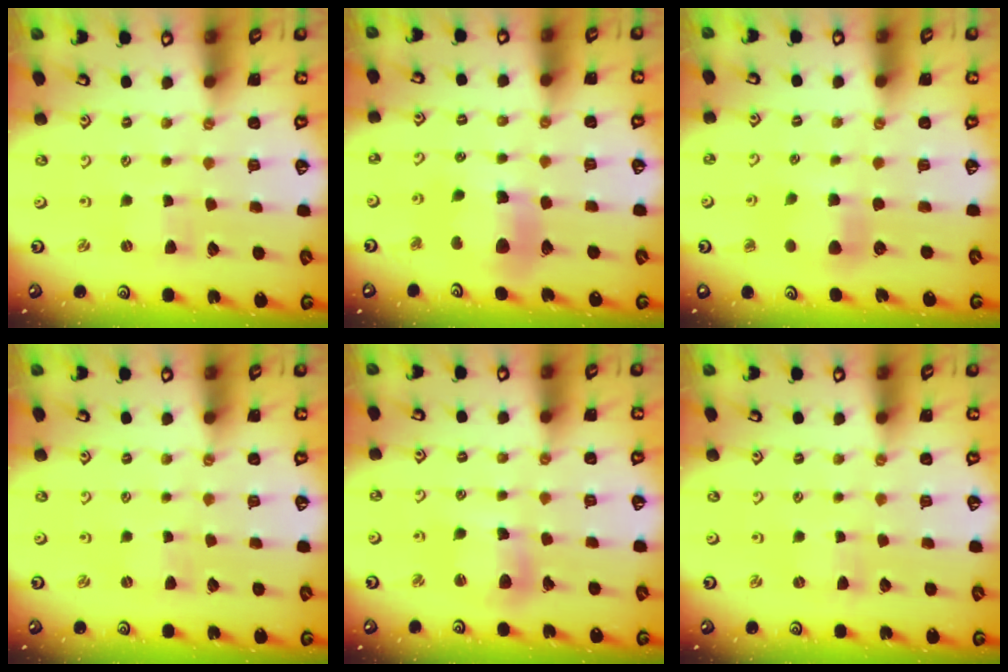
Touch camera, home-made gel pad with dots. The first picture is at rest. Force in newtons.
{"total": 12.6, "press": 12.5, "slide": 1.8}
{"total": 5.6, "press": 5.6, "slide": 0.1}
{"total": 0.0}
{"total": 10.0, "press": 9.9, "slide": 1.3}
{"total": 0.0}